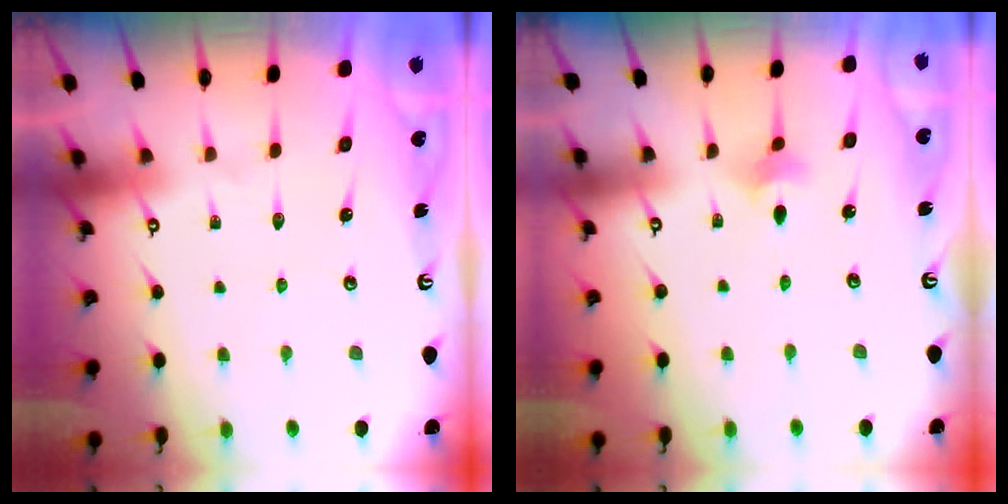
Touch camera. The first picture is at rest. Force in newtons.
{"total": 2.1, "press": 2.0, "slide": 0.5}